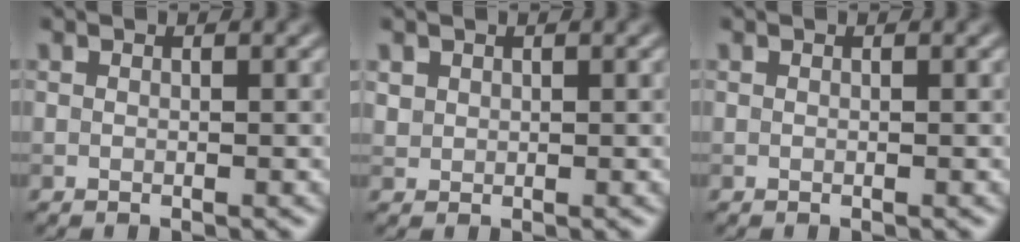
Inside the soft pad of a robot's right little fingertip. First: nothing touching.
{"total": 0.9, "force": [0.5, 0.7, 0.1], "torque": [-0.001, -0.004, 0.016]}
{"total": 0.0}